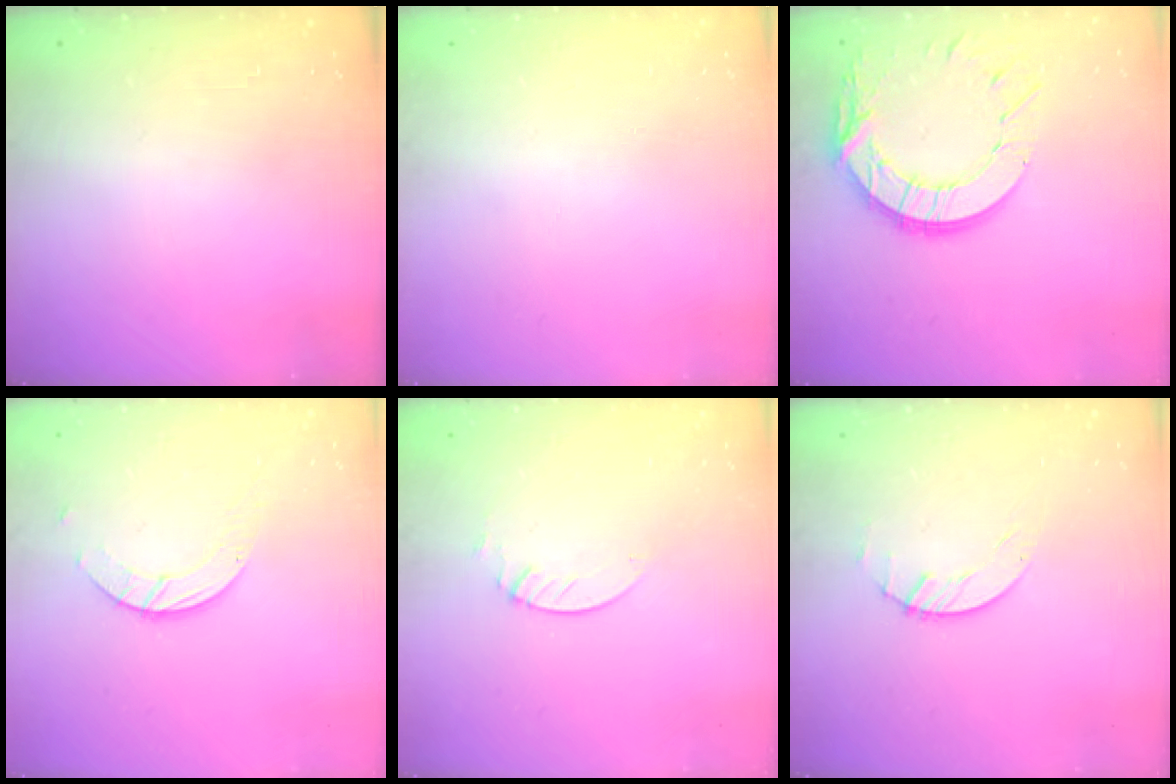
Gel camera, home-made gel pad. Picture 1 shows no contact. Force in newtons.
{"total": 0.0}
{"total": 15.3, "press": 15.2, "slide": 1.3}
{"total": 3.0, "press": 3.0, "slide": 0.3}
{"total": 1.3, "press": 1.3, "slide": 0.1}
{"total": 0.8, "press": 0.8, "slide": 0.2}